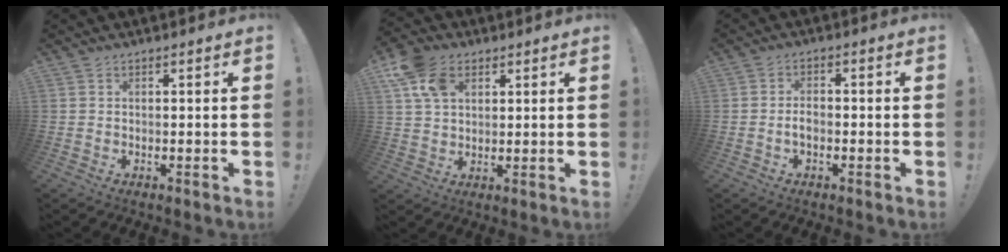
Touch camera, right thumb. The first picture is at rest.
{"total": 10.7, "force": [4.9, 7.3, 6.1], "torque": [-0.115, -0.005, 0.096]}
{"total": 2.5, "force": [-0.8, 1.2, 2.0], "torque": [-0.041, 0.000, -0.015]}